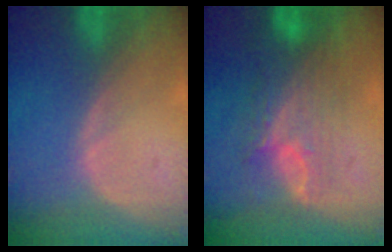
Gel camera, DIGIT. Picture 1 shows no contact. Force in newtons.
{"total": 7.3, "press": 7.2, "slide": 1.3}